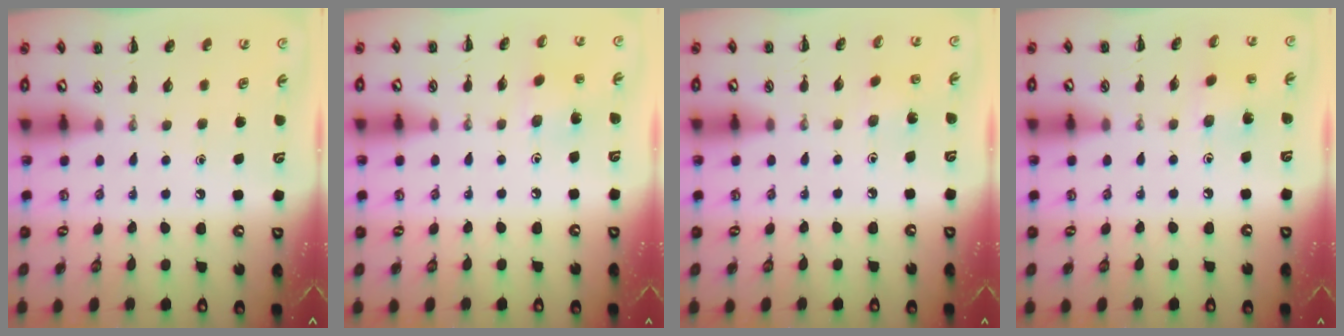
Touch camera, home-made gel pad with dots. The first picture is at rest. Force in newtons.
{"total": 1.9, "press": 1.8, "slide": 0.7}
{"total": 1.8, "press": 1.7, "slide": 0.6}
{"total": 1.9, "press": 1.8, "slide": 0.7}